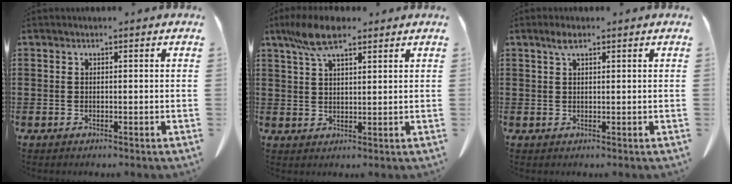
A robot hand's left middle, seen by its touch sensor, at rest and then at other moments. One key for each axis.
{"total": 7.4, "fx": 4.9, "fy": 2.2, "fz": 5.0, "tx": -0.109, "ty": 0.003, "tz": 0.090}
{"total": 2.0, "fx": 1.0, "fy": 0.6, "fz": 1.6, "tx": -0.034, "ty": 0.003, "tz": 0.018}